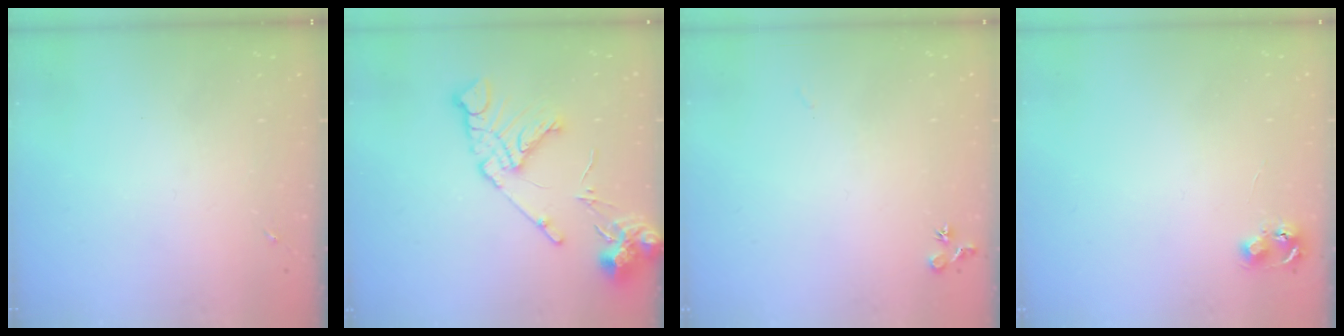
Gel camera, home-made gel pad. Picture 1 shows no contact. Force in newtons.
{"total": 15.5, "press": 15.4, "slide": 2.0}
{"total": 6.6, "press": 6.6, "slide": 0.6}
{"total": 5.3, "press": 5.3, "slide": 0.5}